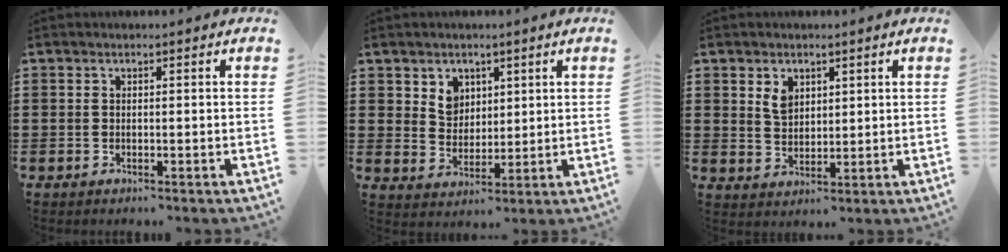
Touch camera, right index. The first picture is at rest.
{"total": 4.6, "force": [2.5, 3.7, 1.1], "torque": [-0.031, 0.009, 0.046]}
{"total": 3.4, "force": [1.8, 2.3, 1.7], "torque": [-0.034, 0.004, 0.032]}